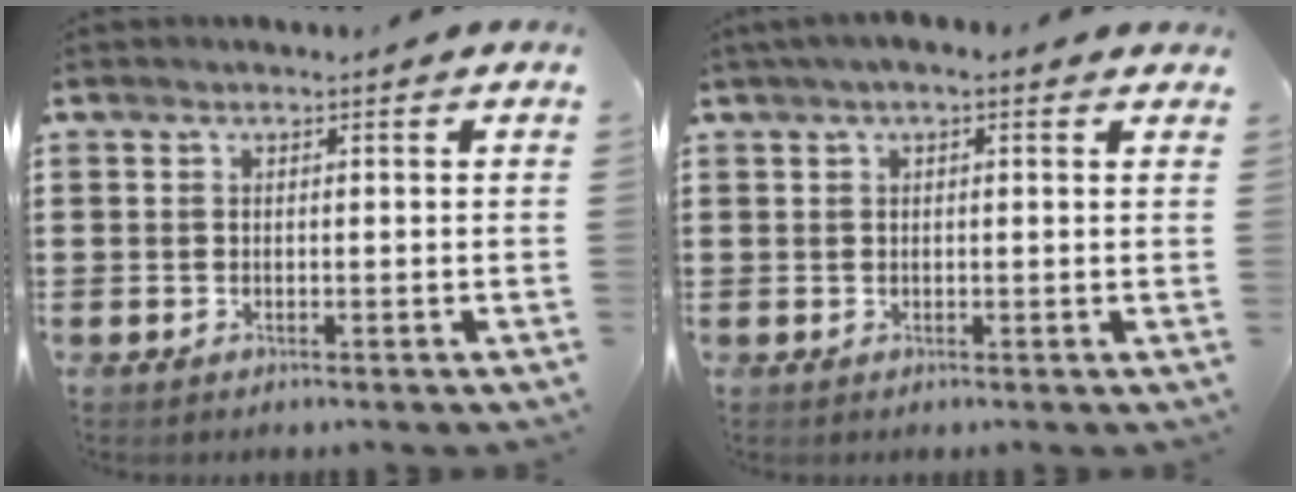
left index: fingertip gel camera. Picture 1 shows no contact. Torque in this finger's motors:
{"motor_torque": [2.14, 0.00, 0.54, 0.12]}